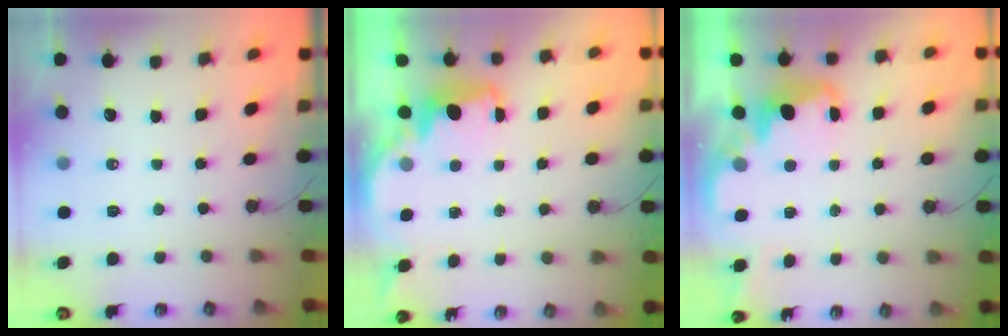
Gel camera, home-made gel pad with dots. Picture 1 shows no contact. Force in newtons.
{"total": 2.2, "press": 2.1, "slide": 0.7}
{"total": 2.8, "press": 2.7, "slide": 0.7}